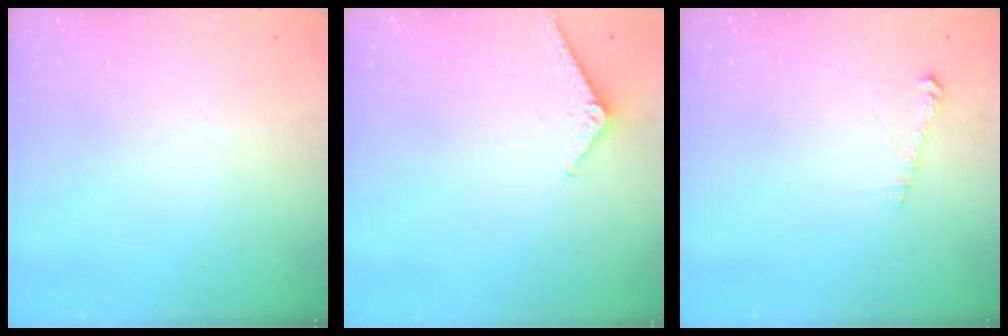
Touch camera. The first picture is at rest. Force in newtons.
{"total": 4.5, "press": 4.5, "slide": 0.5}
{"total": 4.2, "press": 4.2, "slide": 0.5}